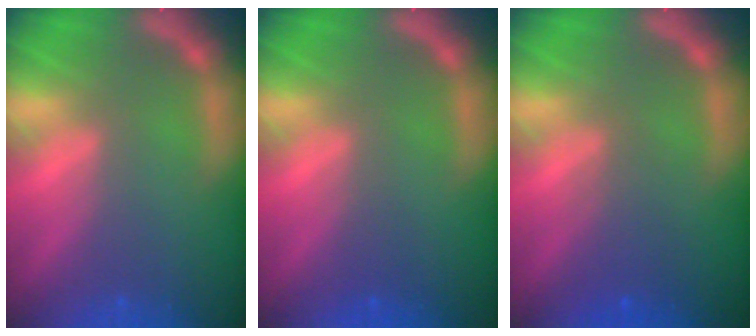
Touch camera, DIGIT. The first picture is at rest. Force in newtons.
{"total": 1.0}
{"total": 2.5}